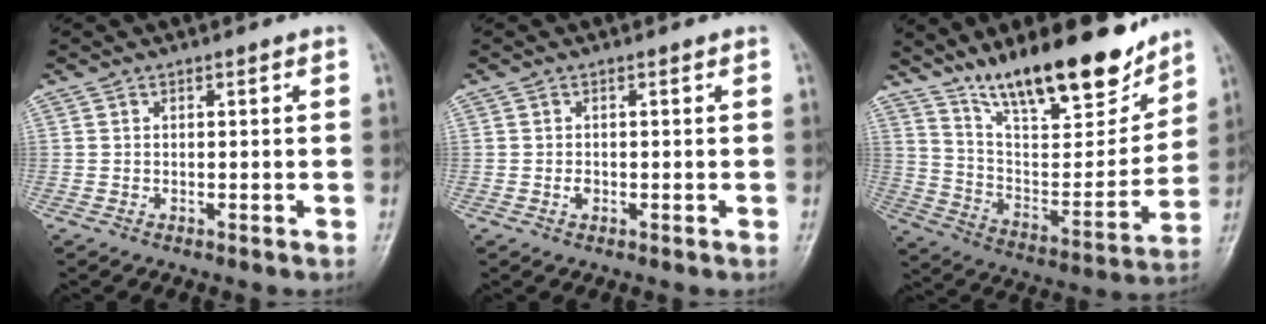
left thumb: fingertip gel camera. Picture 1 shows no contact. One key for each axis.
{"total": 0.9, "fx": -0.2, "fy": 0.7, "fz": 0.6, "tx": -0.007, "ty": 0.001, "tz": -0.004}
{"total": 22.0, "fx": 16.4, "fy": 6.6, "fz": 13.1, "tx": -0.166, "ty": -0.088, "tz": 0.279}